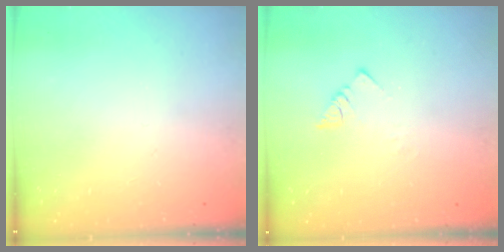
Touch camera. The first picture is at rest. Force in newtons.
{"total": 3.4, "press": 3.3, "slide": 0.4}